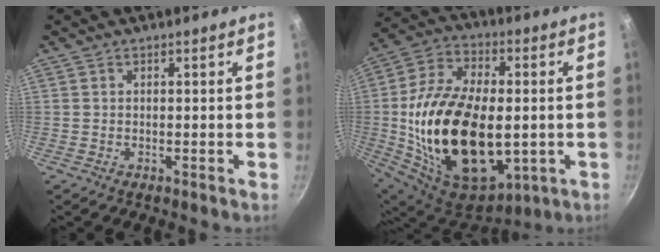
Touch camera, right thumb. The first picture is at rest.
{"total": 29.2, "force": [-1.9, 17.2, 23.5], "torque": [-0.429, 0.002, -0.020]}